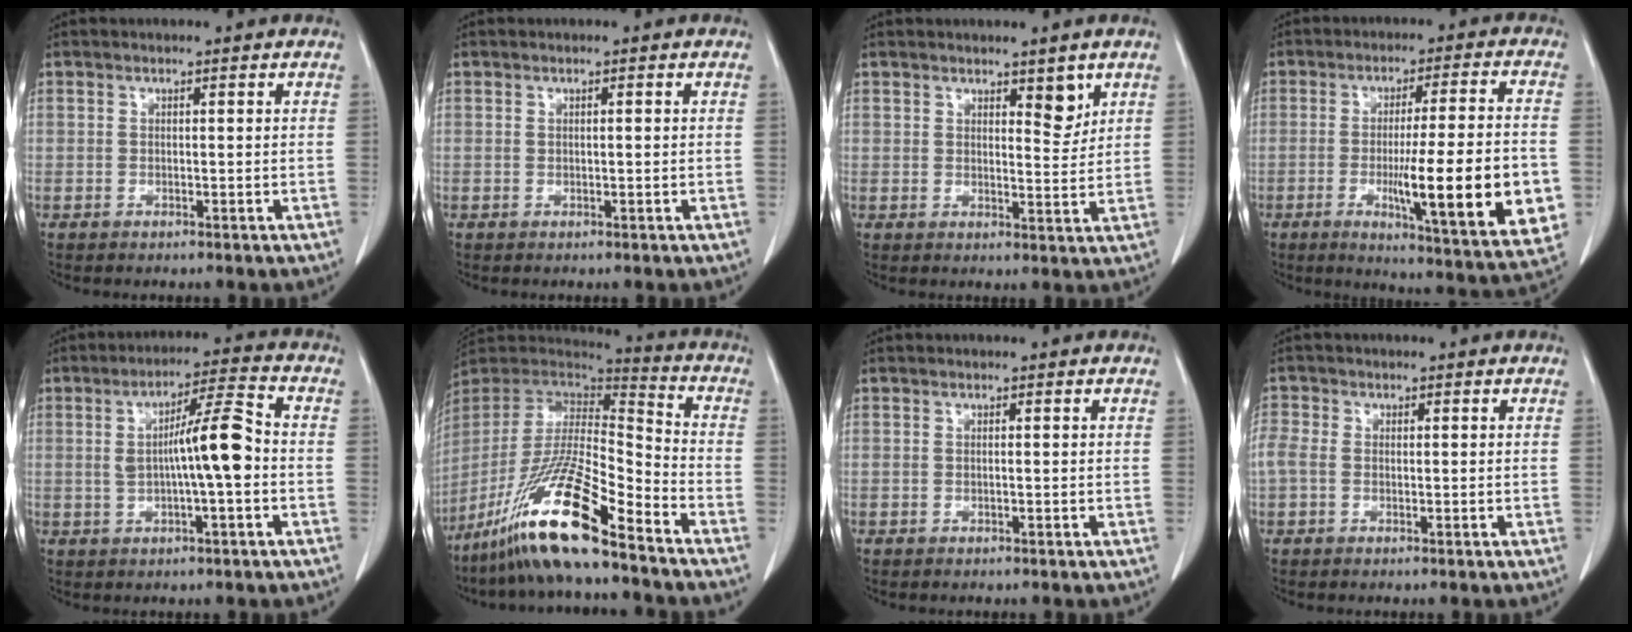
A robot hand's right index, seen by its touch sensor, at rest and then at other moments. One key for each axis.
{"total": 0.5, "fx": 0.1, "fy": 0.1, "fz": 0.5, "tx": -0.009, "ty": 0.000, "tz": 0.001}
{"total": 3.8, "fx": 2.5, "fy": 1.5, "fz": 2.3, "tx": -0.027, "ty": -0.010, "tz": 0.038}
{"total": 19.1, "fx": -4.0, "fy": 1.1, "fz": 18.6, "tx": -0.225, "ty": -0.021, "tz": -0.050}
{"total": 8.8, "fx": -0.4, "fy": 0.6, "fz": 8.7, "tx": -0.143, "ty": 0.016, "tz": -0.011}
{"total": 18.5, "fx": -12.6, "fy": 1.6, "fz": 13.4, "tx": -0.279, "ty": -0.034, "tz": -0.241}
{"total": 0.0}
{"total": 3.4, "fx": -0.2, "fy": 2.6, "fz": 2.1, "tx": -0.072, "ty": 0.019, "tz": -0.002}